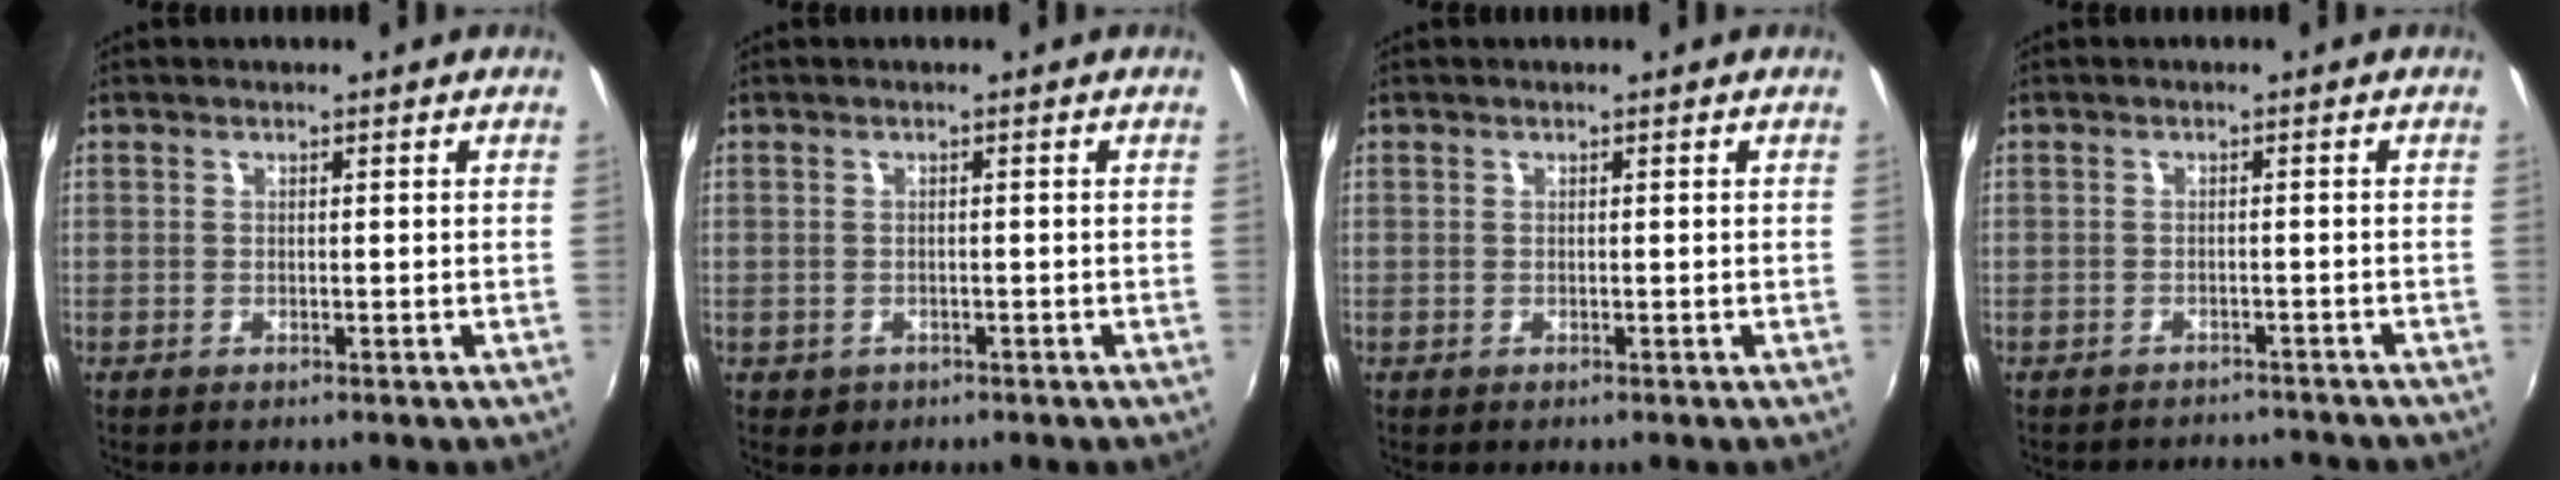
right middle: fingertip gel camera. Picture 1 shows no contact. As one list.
[{"total": 0.8, "force": [-0.2, 0.7, 0.3], "torque": [-0.003, -0.005, 0.001]}, {"total": 0.0}, {"total": 4.6, "force": [-4.5, 1.1, 0.6], "torque": [-0.015, 0.002, -0.059]}]